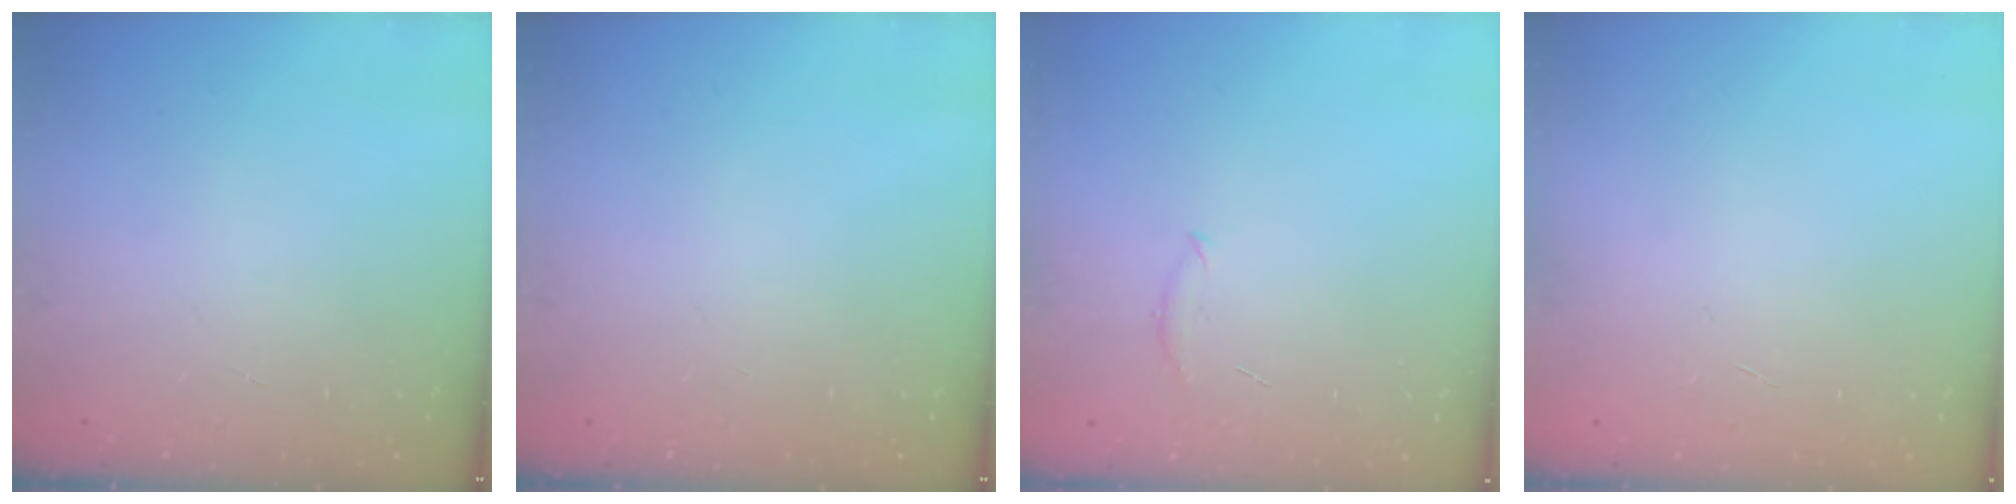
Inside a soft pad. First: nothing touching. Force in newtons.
{"total": 0.0}
{"total": 5.5, "press": 5.2, "slide": 1.5}
{"total": 0.0}